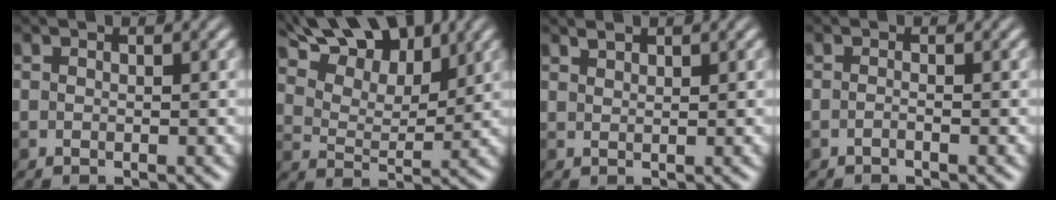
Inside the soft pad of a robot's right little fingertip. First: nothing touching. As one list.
[{"total": 12.0, "force": [8.7, 5.3, 6.4], "torque": [-0.116, 0.010, 0.144]}, {"total": 0.7, "force": [0.7, 0.0, -0.1], "torque": [-0.001, 0.000, 0.019]}, {"total": 0.6, "force": [-0.5, -0.2, 0.1], "torque": [-0.005, 0.000, -0.011]}]